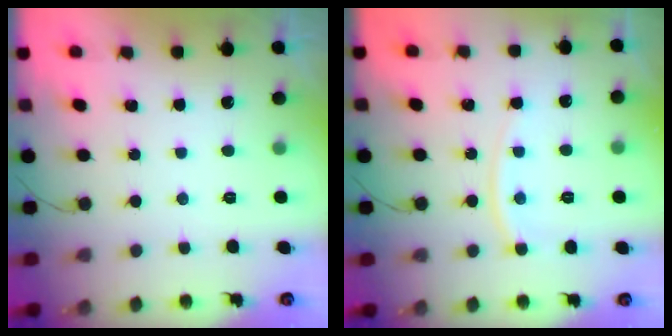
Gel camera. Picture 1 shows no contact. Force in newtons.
{"total": 8.0, "press": 7.9, "slide": 1.0}